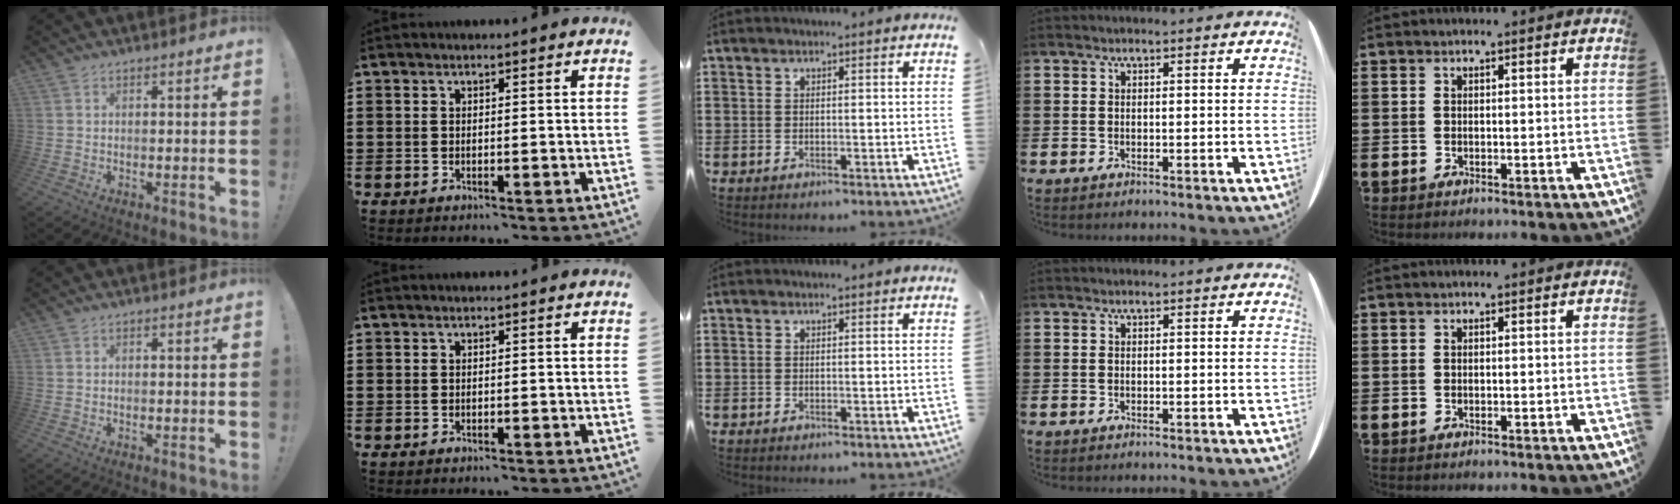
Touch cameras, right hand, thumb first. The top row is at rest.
{}